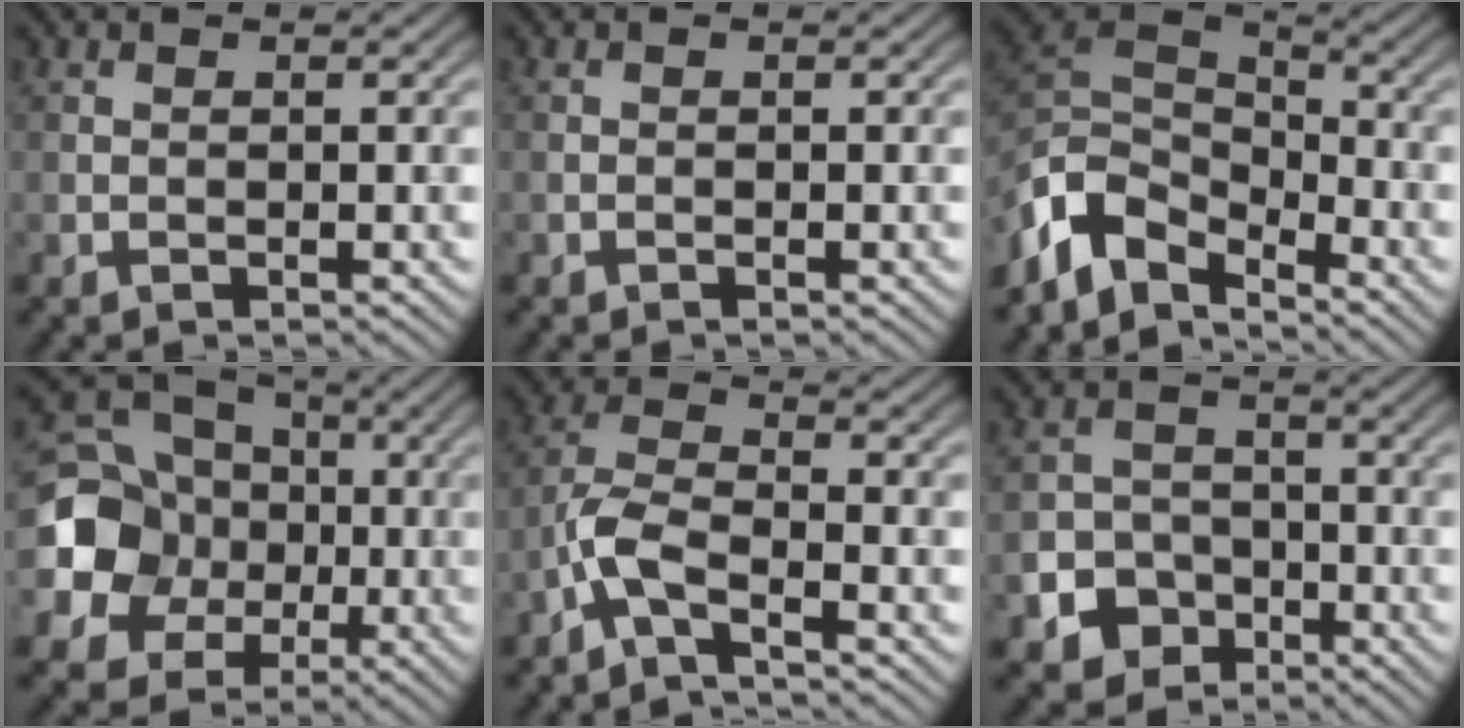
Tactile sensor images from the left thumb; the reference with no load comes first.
{"total": 0.0}
{"total": 8.9, "force": [-6.2, 4.5, 4.6], "torque": [-0.102, -0.003, -0.138]}
{"total": 19.4, "force": [-1.6, 17.7, 7.7], "torque": [-0.240, -0.004, -0.062]}
{"total": 5.0, "force": [-3.2, 1.3, 3.7], "torque": [-0.085, 0.002, -0.084]}
{"total": 5.7, "force": [-2.9, 4.6, 1.7], "torque": [-0.026, -0.005, -0.070]}